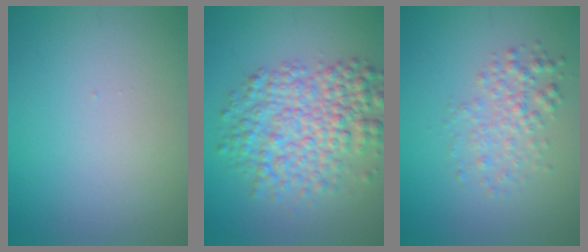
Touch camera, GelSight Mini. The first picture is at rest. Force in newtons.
{"total": 7.0, "press": 7.0, "slide": 0.1}
{"total": 2.5, "press": 2.5, "slide": 0.0}